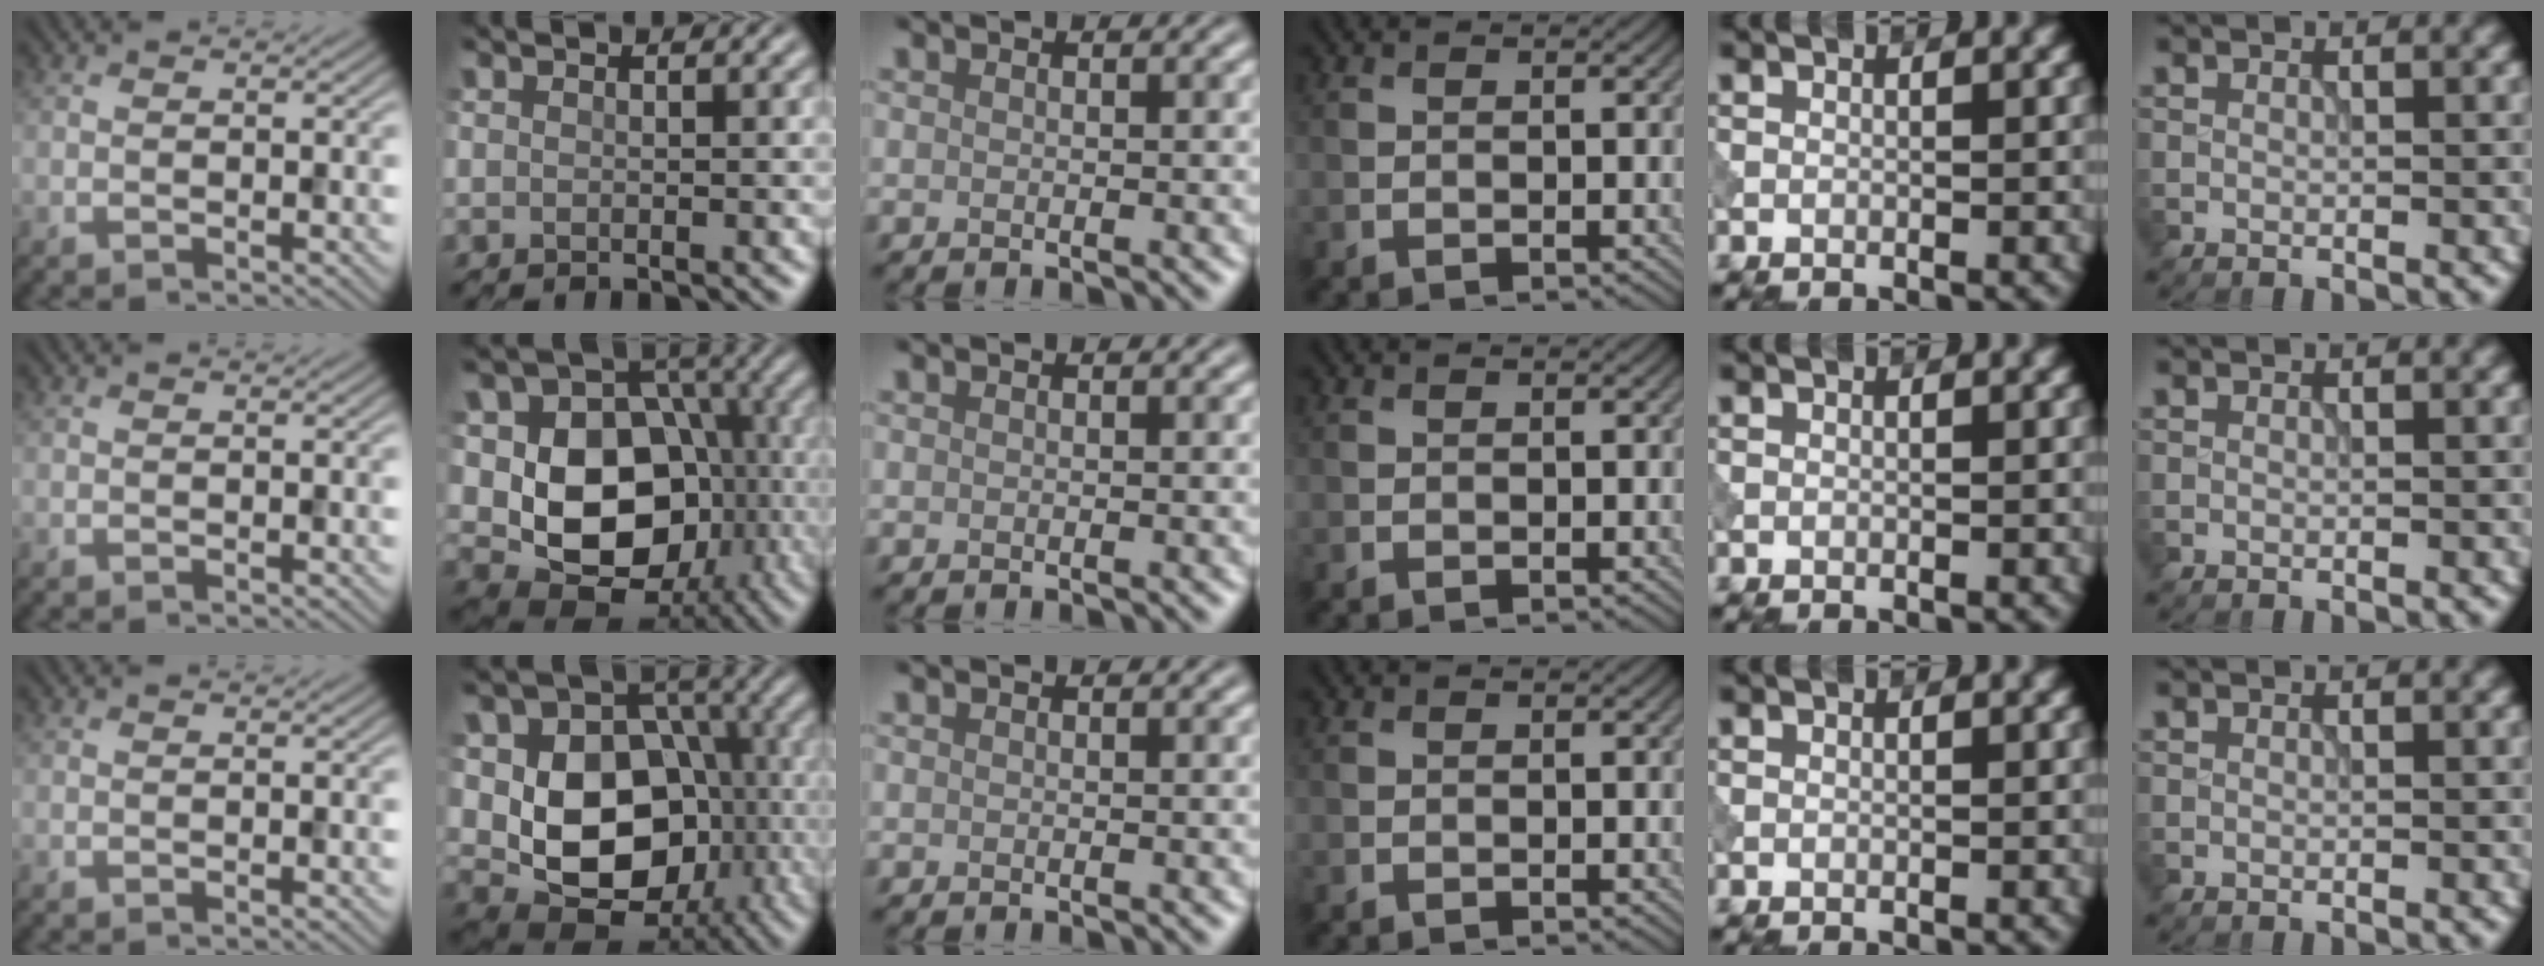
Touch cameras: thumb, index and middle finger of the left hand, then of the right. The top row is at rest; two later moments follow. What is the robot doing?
{"motion": "press", "object": "tv remote"}